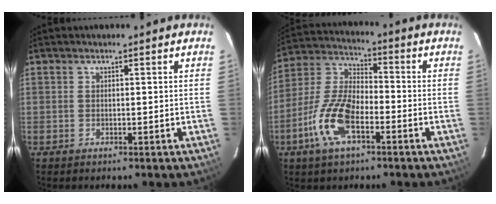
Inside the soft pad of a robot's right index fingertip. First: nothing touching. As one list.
[{"total": 13.2, "force": [-5.7, 5.7, 10.5], "torque": [-0.230, 0.000, -0.114]}]